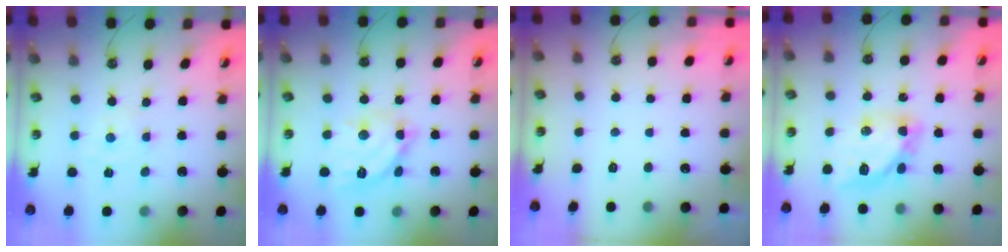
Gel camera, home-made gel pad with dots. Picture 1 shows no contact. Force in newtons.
{"total": 14.2, "press": 14.2, "slide": 1.1}
{"total": 0.0}
{"total": 13.3, "press": 13.2, "slide": 1.3}